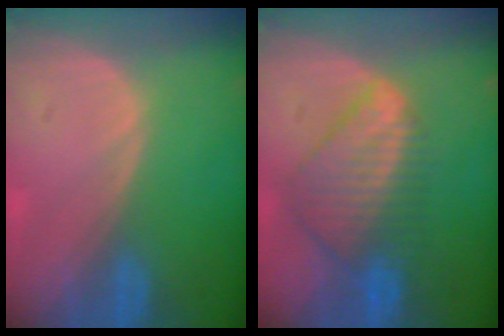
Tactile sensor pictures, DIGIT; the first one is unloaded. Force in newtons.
{"total": 8.7, "press": 7.5, "slide": 4.3}